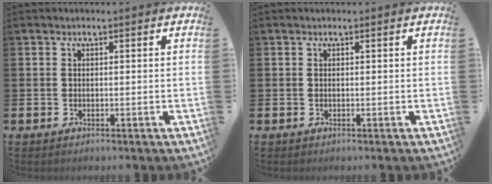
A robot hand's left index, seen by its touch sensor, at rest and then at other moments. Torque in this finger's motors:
{"motor_torque": [-0.01, 0.17, -0.17, -0.01]}